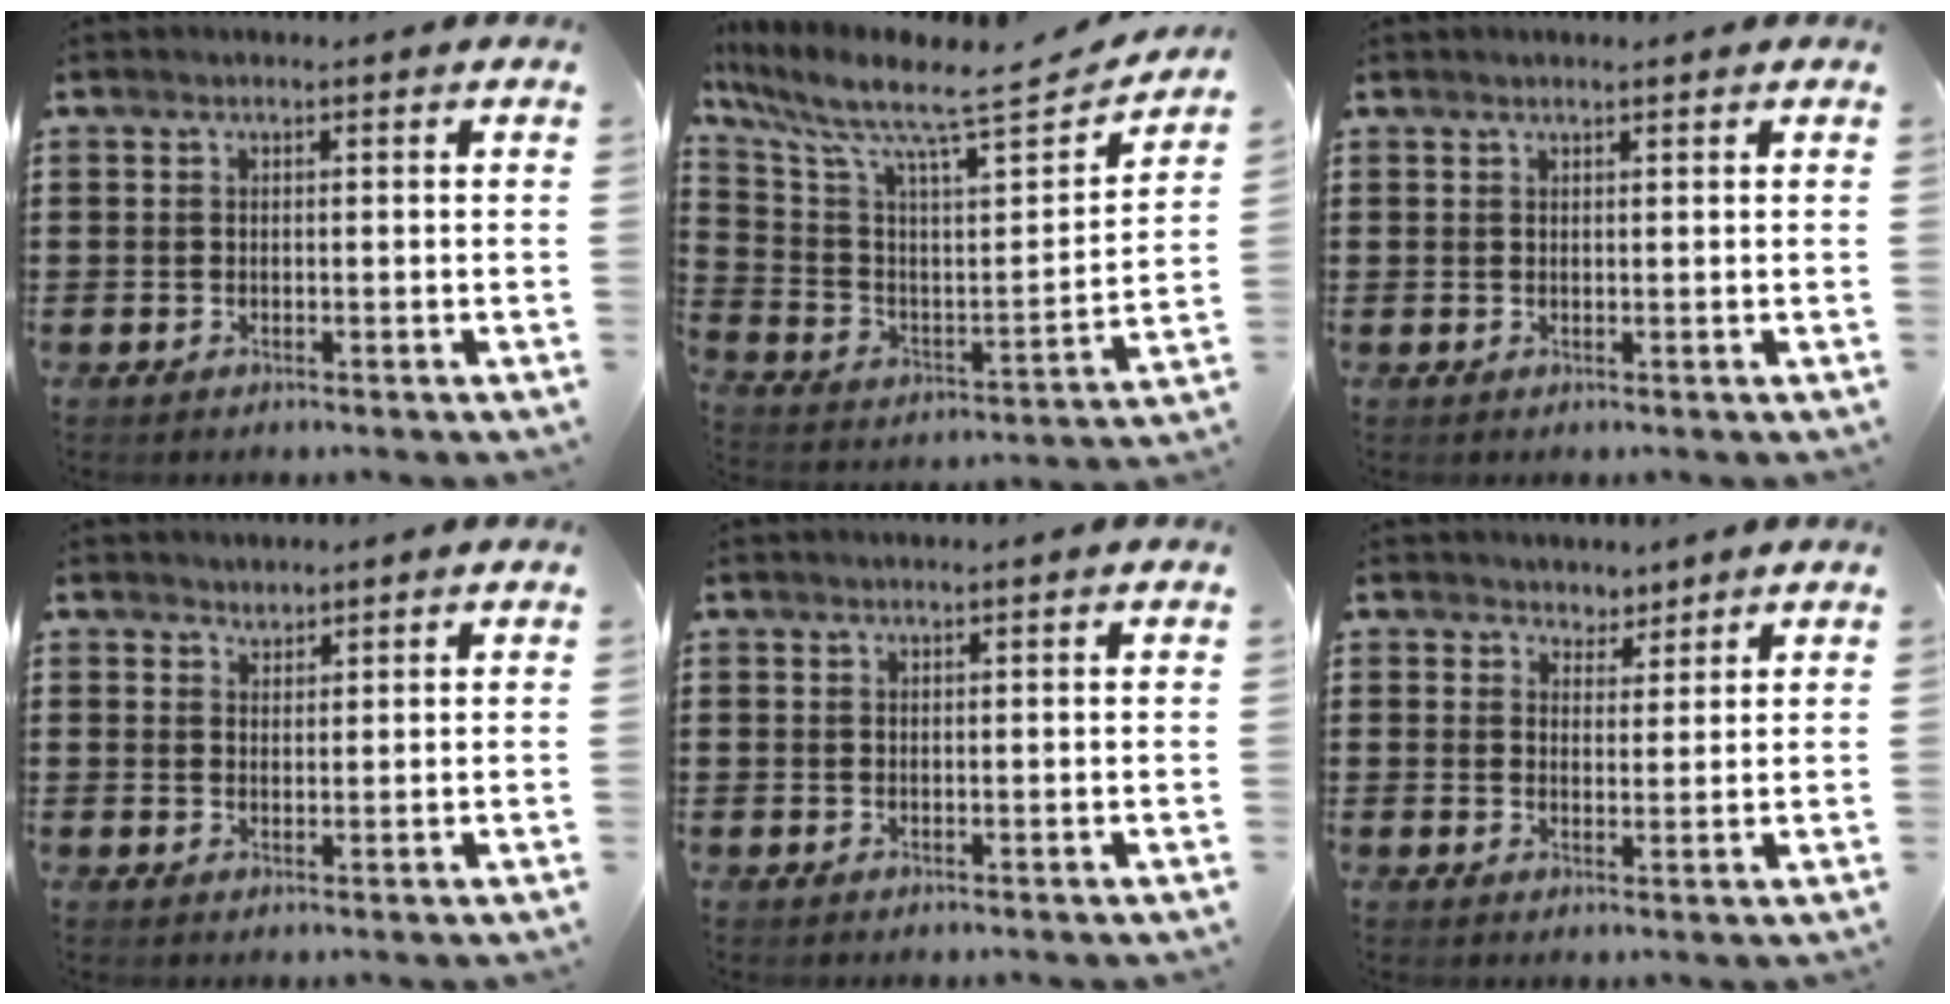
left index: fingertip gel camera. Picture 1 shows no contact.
{"total": 9.5, "force": [7.7, 1.3, 5.4], "torque": [-0.131, -0.063, 0.116]}
{"total": 0.7, "force": [0.6, 0.0, 0.3], "torque": [-0.007, -0.001, 0.012]}
{"total": 1.5, "force": [1.4, 0.4, -0.3], "torque": [0.002, 0.002, 0.029]}
{"total": 0.5, "force": [0.4, -0.2, 0.3], "torque": [-0.005, -0.003, 0.009]}
{"total": 3.0, "force": [2.6, 1.4, -0.4], "torque": [-0.006, 0.002, 0.049]}